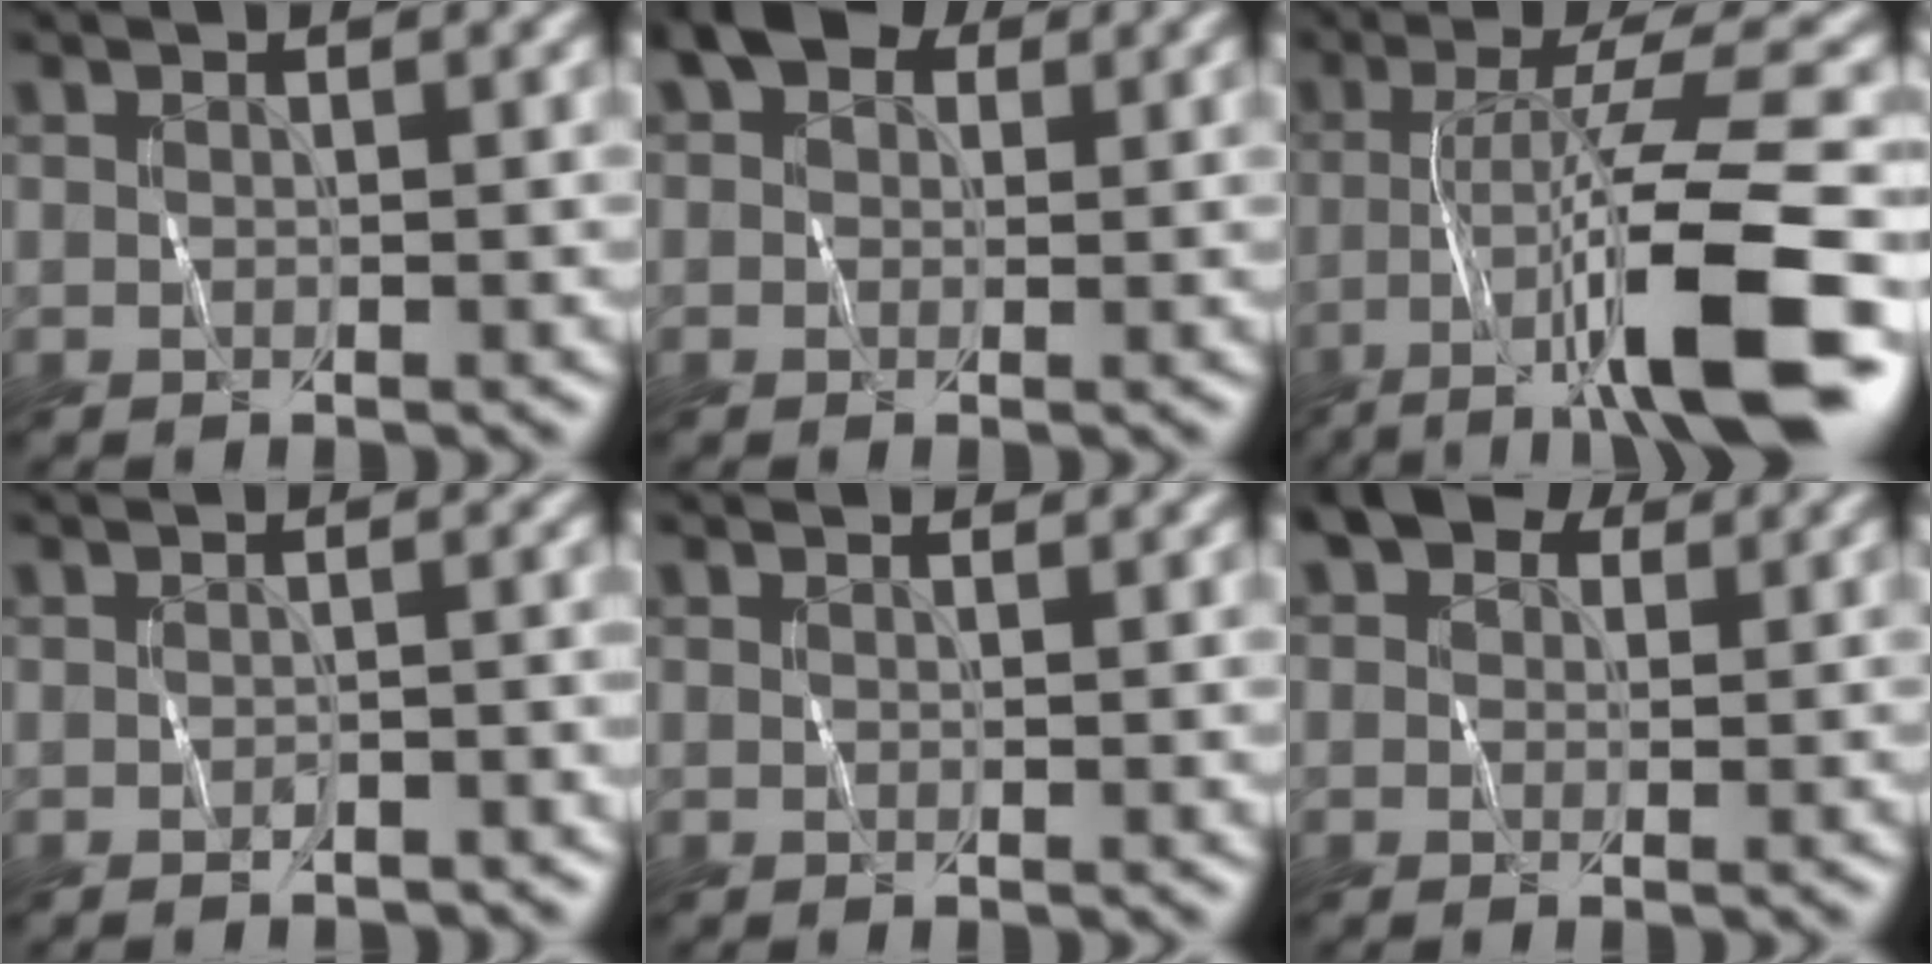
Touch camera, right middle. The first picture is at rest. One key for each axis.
{"total": 3.9, "fx": 1.8, "fy": 2.6, "fz": 2.4, "tx": -0.034, "ty": 0.009, "tz": 0.019}
{"total": 11.1, "fx": -5.3, "fy": 1.8, "fz": 9.6, "tx": -0.148, "ty": 0.014, "tz": -0.088}
{"total": 1.5, "fx": -1.1, "fy": 0.3, "fz": 1.0, "tx": -0.013, "ty": 0.000, "tz": -0.016}
{"total": 0.9, "fx": 0.9, "fy": 0.1, "fz": 0.2, "tx": -0.005, "ty": -0.002, "tz": 0.014}
{"total": 4.1, "fx": 2.2, "fy": 2.5, "fz": 2.3, "tx": -0.035, "ty": 0.006, "tz": 0.020}